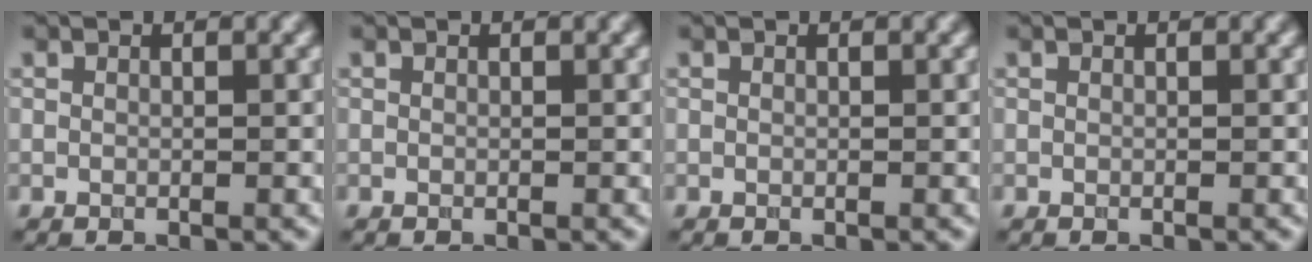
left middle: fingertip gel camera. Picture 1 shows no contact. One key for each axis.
{"total": 0.0}
{"total": 0.0}
{"total": 0.0}